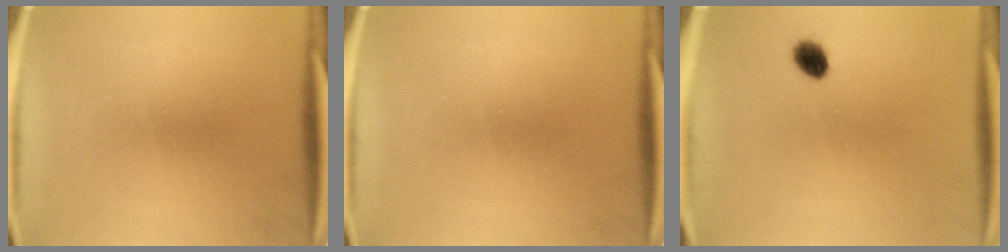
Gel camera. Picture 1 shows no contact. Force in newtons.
{"total": 0.0}
{"total": 3.6}